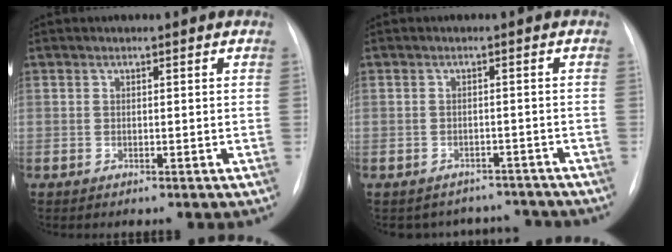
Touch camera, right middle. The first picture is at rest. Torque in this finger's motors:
{"motor_torque": [-0.14, 0.02, 0.00, 0.00]}